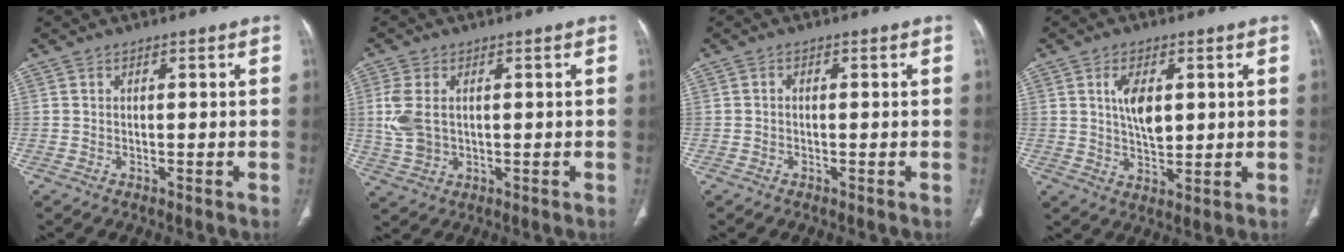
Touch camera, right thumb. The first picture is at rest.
{"total": 6.7, "force": [0.8, 4.4, 5.0], "torque": [-0.120, 0.000, 0.023]}
{"total": 0.6, "force": [-0.2, 0.4, 0.4], "torque": [-0.002, 0.001, -0.008]}
{"total": 7.3, "force": [1.8, 3.8, 6.0], "torque": [-0.094, -0.013, 0.035]}